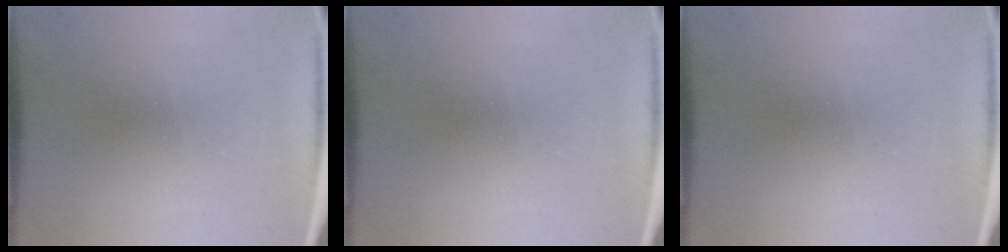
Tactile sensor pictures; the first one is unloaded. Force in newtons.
{"total": 0.0}
{"total": 0.0}